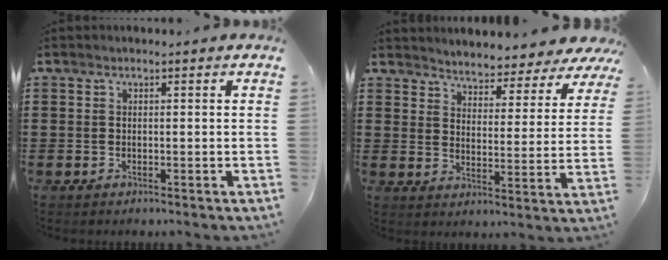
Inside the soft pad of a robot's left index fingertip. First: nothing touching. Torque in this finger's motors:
{"motor_torque": [2.14, 0.00, 1.05, 0.10]}